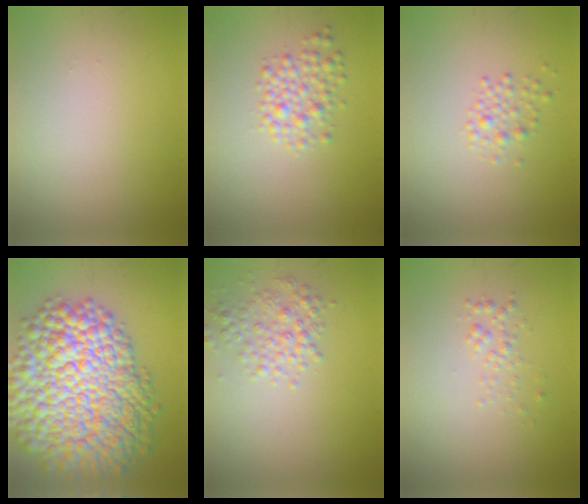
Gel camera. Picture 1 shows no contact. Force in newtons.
{"total": 2.6, "press": 2.6, "slide": 0.1}
{"total": 1.4, "press": 1.4, "slide": 0.0}
{"total": 15.8, "press": 15.8, "slide": 0.6}
{"total": 2.8, "press": 2.8, "slide": 0.1}
{"total": 1.1, "press": 1.1, "slide": 0.1}